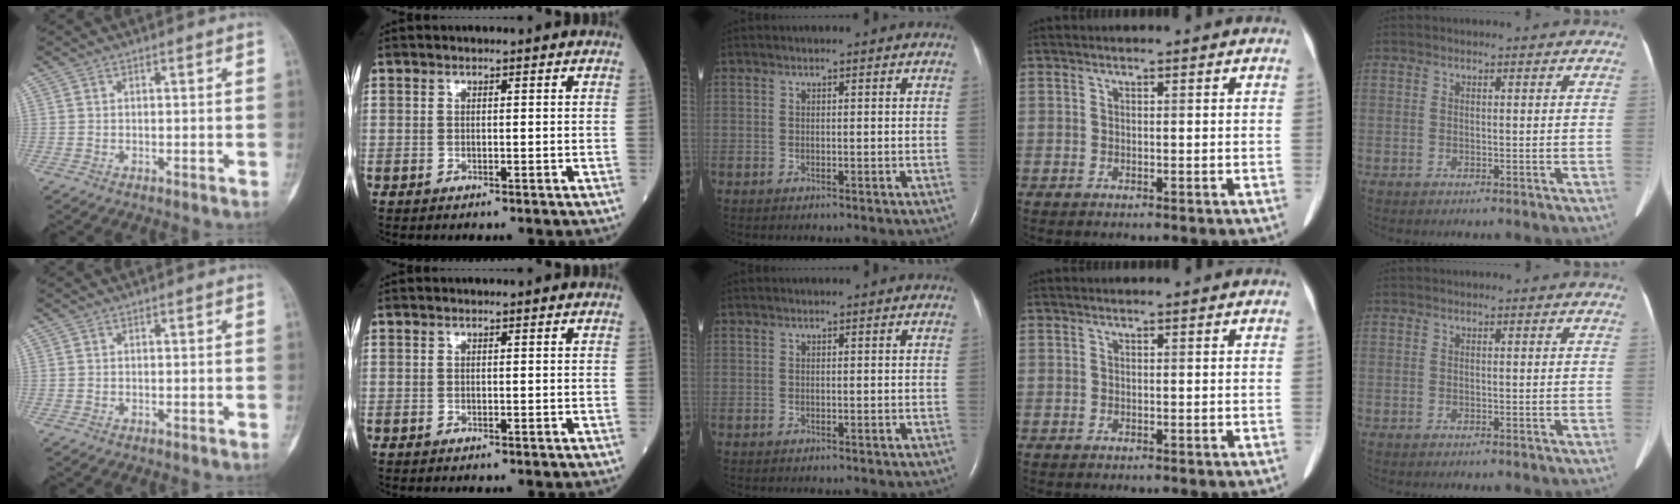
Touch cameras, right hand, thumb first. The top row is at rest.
{}